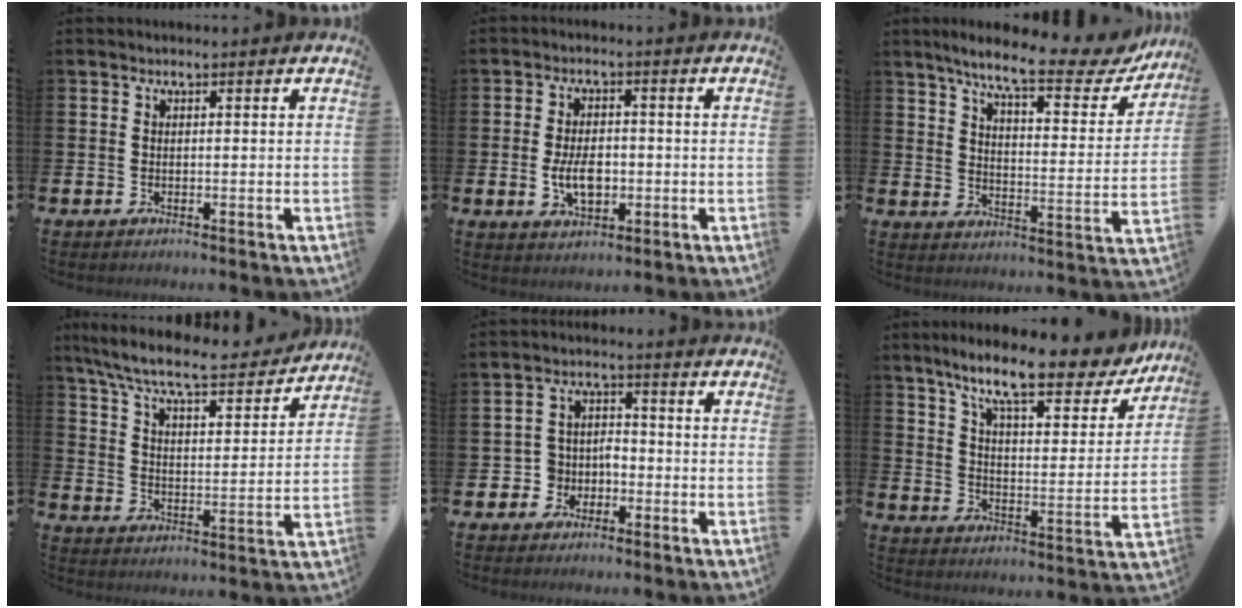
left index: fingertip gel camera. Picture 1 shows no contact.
{"total": 5.1, "force": [-0.8, 3.0, 4.0], "torque": [-0.061, 0.002, -0.016]}
{"total": 8.7, "force": [7.1, 1.7, 4.7], "torque": [-0.105, -0.045, 0.113]}
{"total": 8.7, "force": [7.9, 1.2, 3.5], "torque": [-0.103, -0.052, 0.134]}
{"total": 4.0, "force": [-2.1, 3.3, 0.6], "torque": [-0.028, 0.009, -0.045]}
{"total": 10.8, "force": [9.1, 1.9, 5.5], "torque": [-0.128, -0.053, 0.151]}